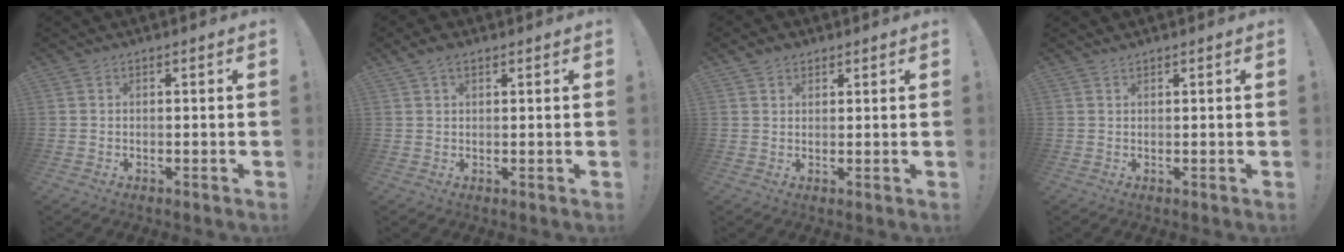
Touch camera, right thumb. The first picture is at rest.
{"total": 3.2, "force": [2.1, 1.6, 1.8], "torque": [-0.031, -0.004, 0.039]}
{"total": 2.7, "force": [1.9, 1.8, 0.7], "torque": [-0.004, -0.009, 0.033]}
{"total": 0.9, "force": [0.8, -0.1, 0.3], "torque": [-0.002, -0.003, 0.016]}